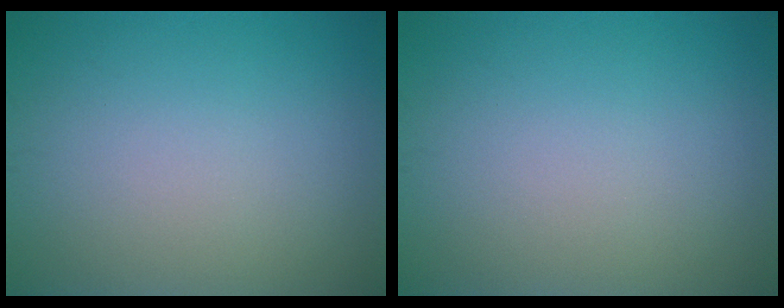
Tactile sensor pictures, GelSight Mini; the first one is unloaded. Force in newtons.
{"total": 0.0}